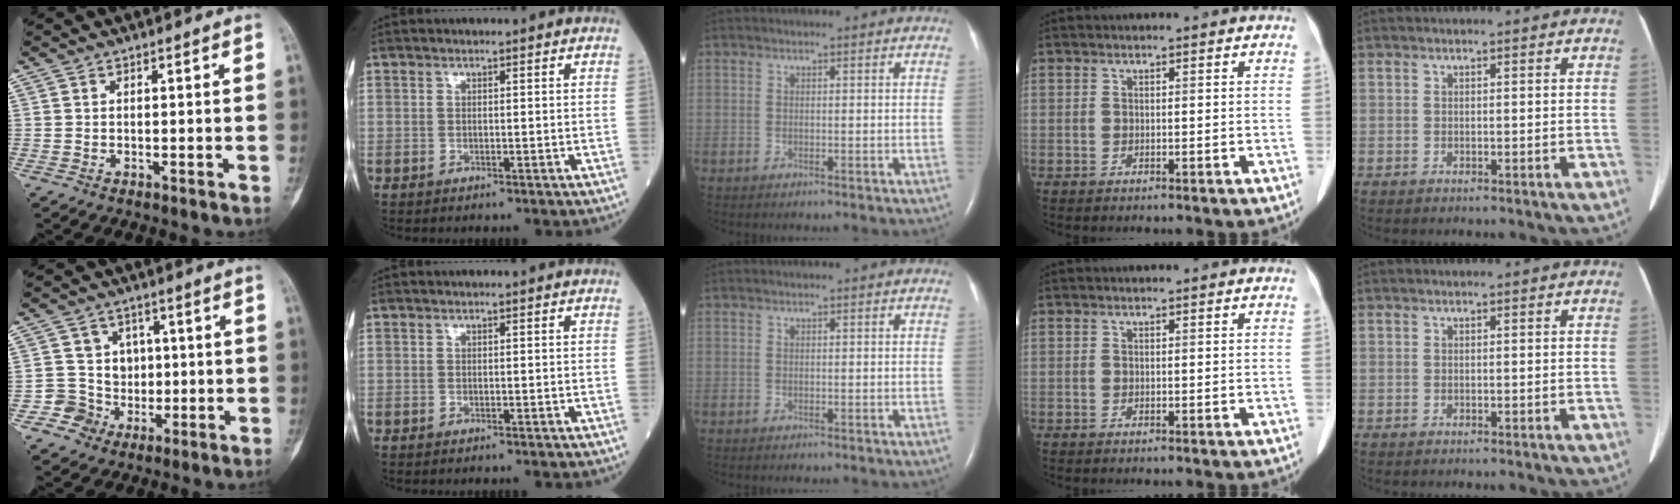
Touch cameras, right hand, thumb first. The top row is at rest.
{"thumb": {"total": 7.6, "force": [-0.6, 7.6, 0.5], "torque": [0.046, 0.023, -0.007]}}